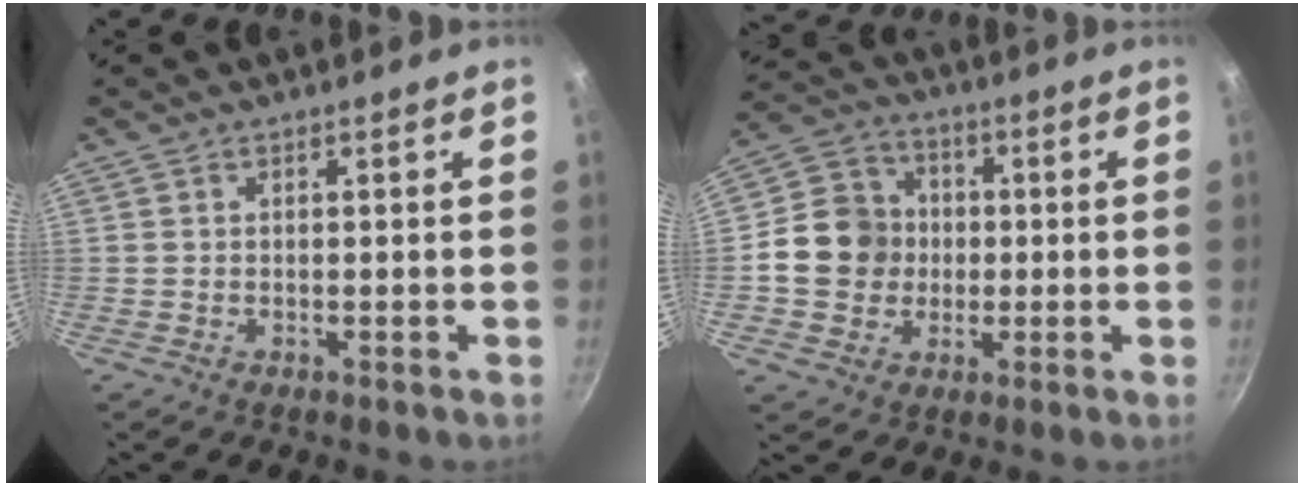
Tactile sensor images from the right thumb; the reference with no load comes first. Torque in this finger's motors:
{"motor_torque": [0.63, 2.31, 0.71, -1.11, 0.14]}